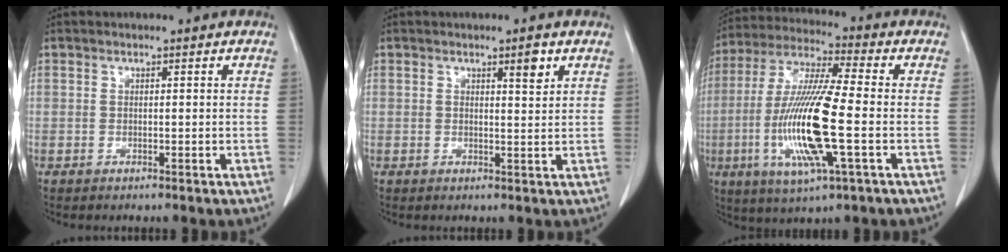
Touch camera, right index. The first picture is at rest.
{"total": 2.6, "force": [1.5, 0.4, 2.1], "torque": [-0.031, -0.006, 0.022]}
{"total": 16.7, "force": [-3.4, 1.4, 16.3], "torque": [-0.339, -0.014, -0.065]}